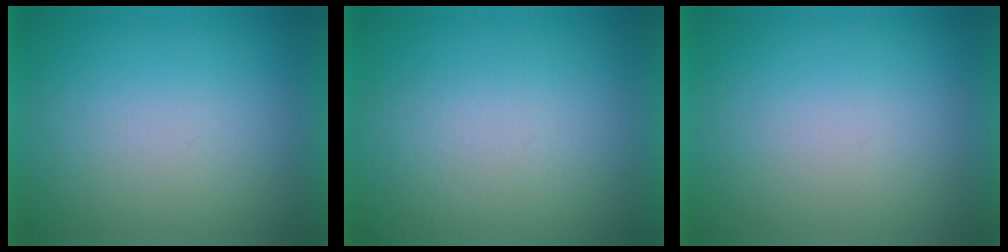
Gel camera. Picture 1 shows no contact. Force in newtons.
{"total": 4.5}
{"total": 0.0}